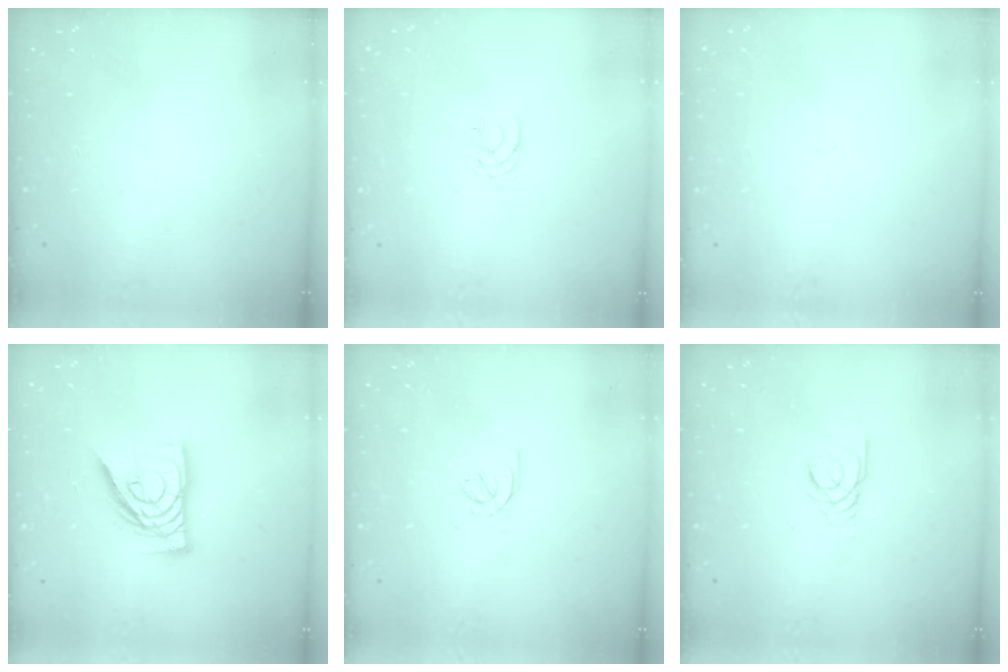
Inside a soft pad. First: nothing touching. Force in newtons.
{"total": 3.4, "press": 3.4, "slide": 0.4}
{"total": 0.0}
{"total": 13.3, "press": 13.2, "slide": 1.5}
{"total": 2.6, "press": 2.5, "slide": 0.7}
{"total": 2.7, "press": 2.7, "slide": 0.3}